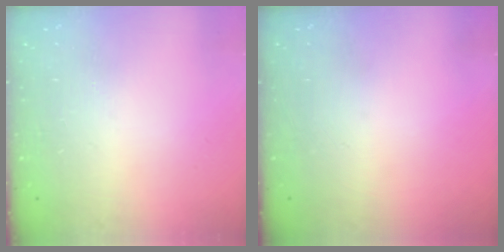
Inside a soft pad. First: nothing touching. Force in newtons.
{"total": 0.0}